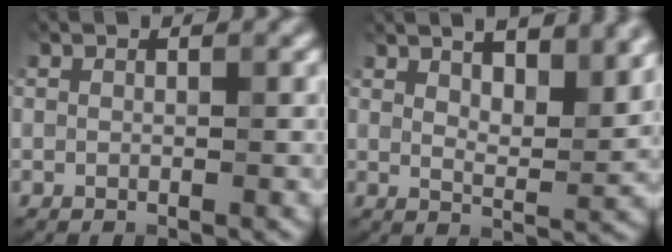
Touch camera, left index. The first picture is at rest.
{"total": 7.6, "force": [4.7, 2.7, 5.4], "torque": [-0.057, 0.013, 0.060]}